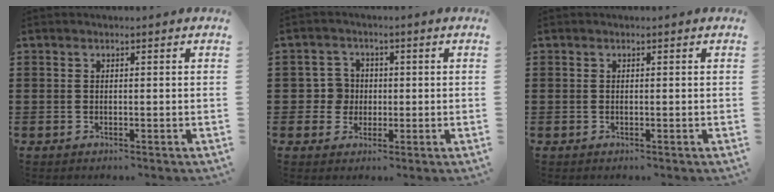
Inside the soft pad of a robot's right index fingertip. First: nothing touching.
{"total": 4.1, "force": [-0.3, 3.9, 1.1], "torque": [-0.037, 0.010, -0.007]}
{"total": 0.0}